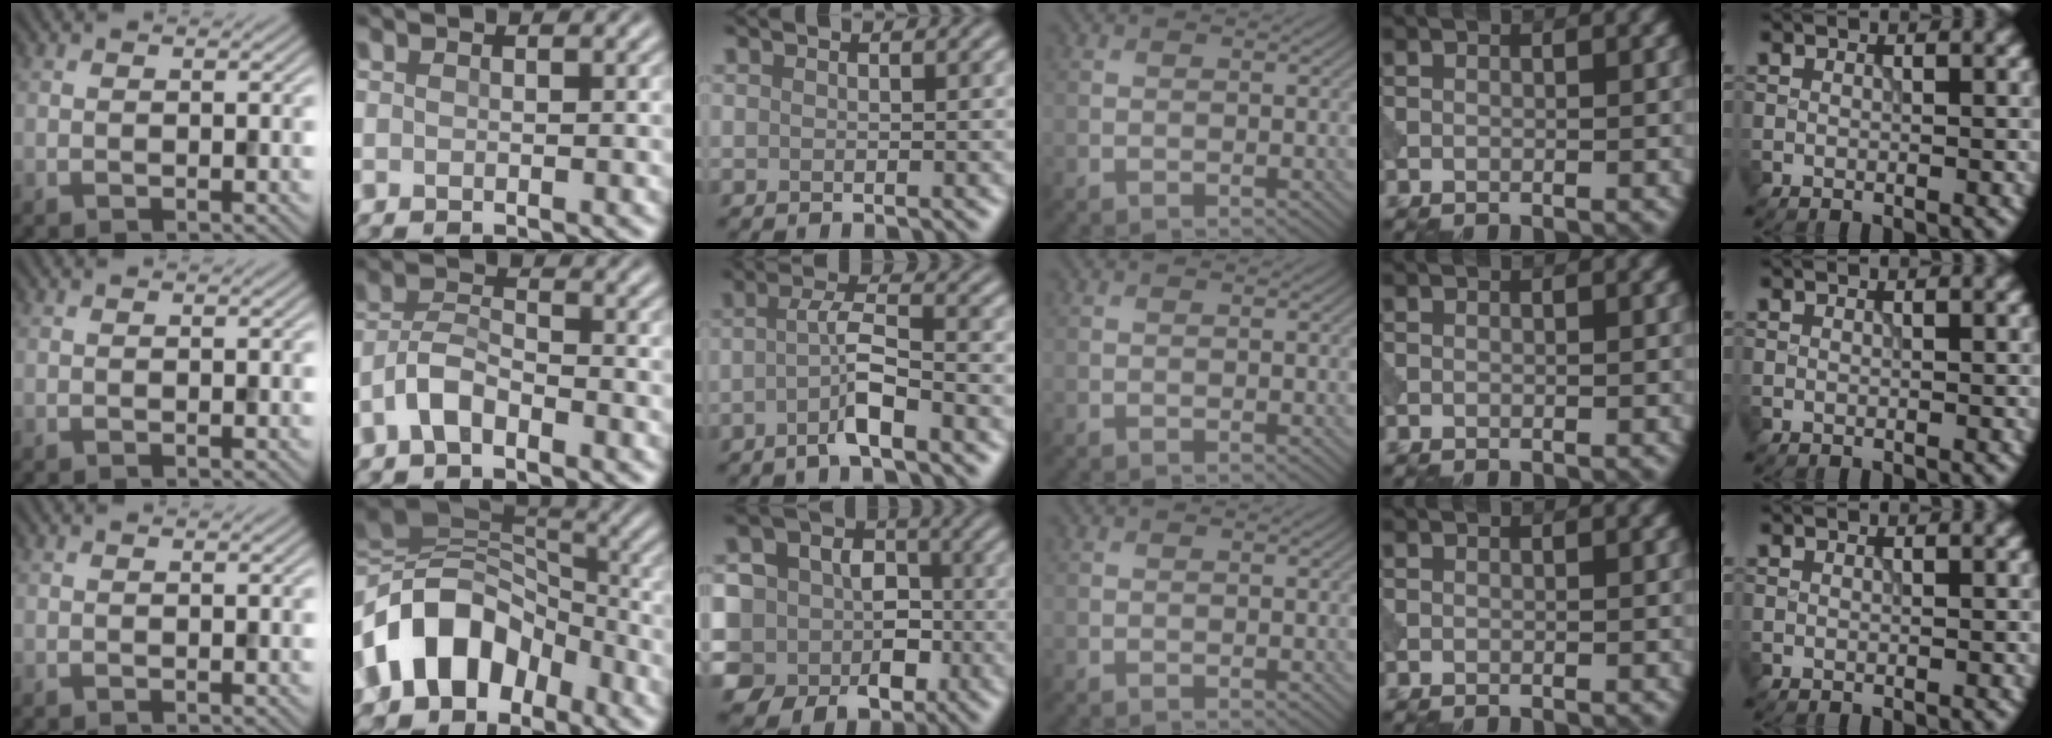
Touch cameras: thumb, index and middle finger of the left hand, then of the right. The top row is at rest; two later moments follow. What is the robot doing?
{"motion": "extract", "object": "peg toy"}